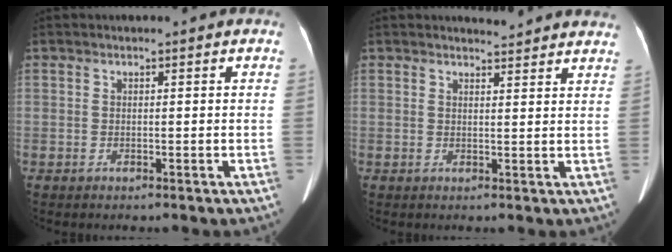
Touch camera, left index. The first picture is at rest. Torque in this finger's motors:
{"motor_torque": [-0.08, -0.18, -0.07, -0.02]}